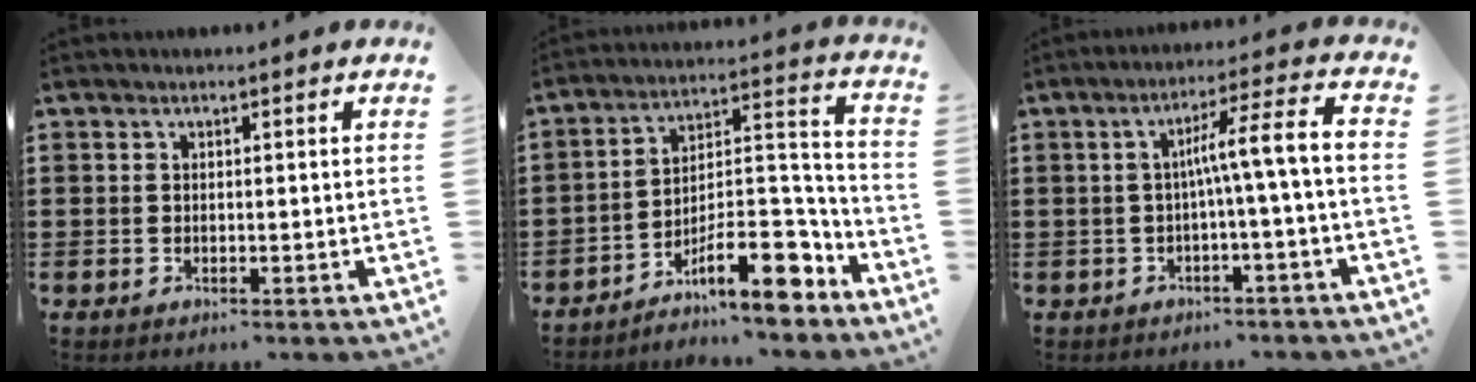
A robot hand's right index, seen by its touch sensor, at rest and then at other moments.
{"total": 11.5, "force": [-7.6, 3.5, 7.9], "torque": [-0.125, 0.011, -0.142]}
{"total": 7.0, "force": [-1.3, -0.3, 6.8], "torque": [-0.125, 0.003, -0.031]}